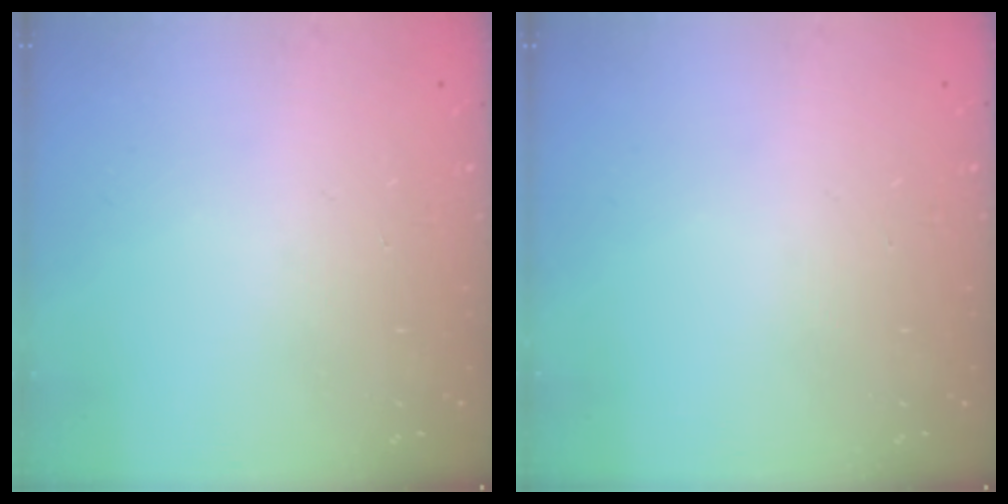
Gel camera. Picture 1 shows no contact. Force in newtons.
{"total": 0.0}